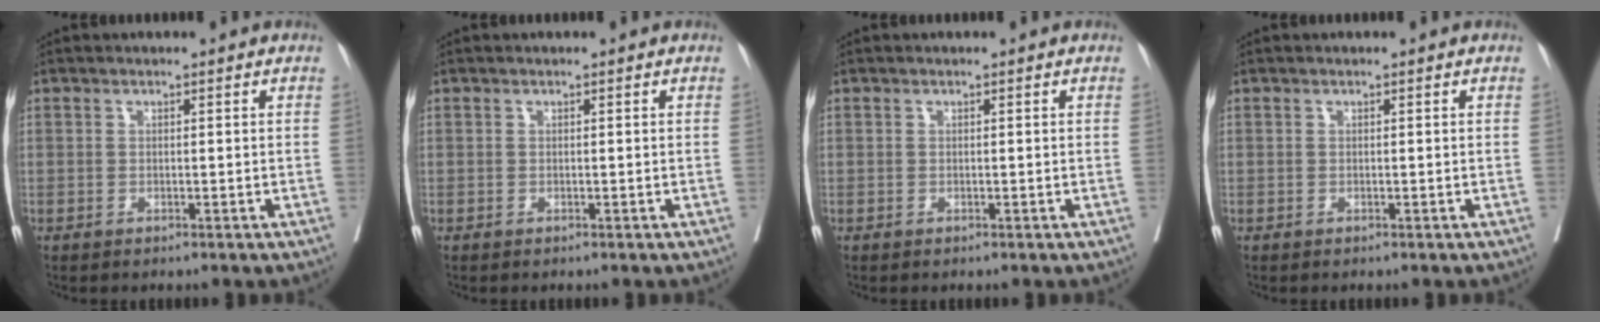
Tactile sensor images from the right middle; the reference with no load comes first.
{"total": 0.0}
{"total": 0.0}
{"total": 0.0}